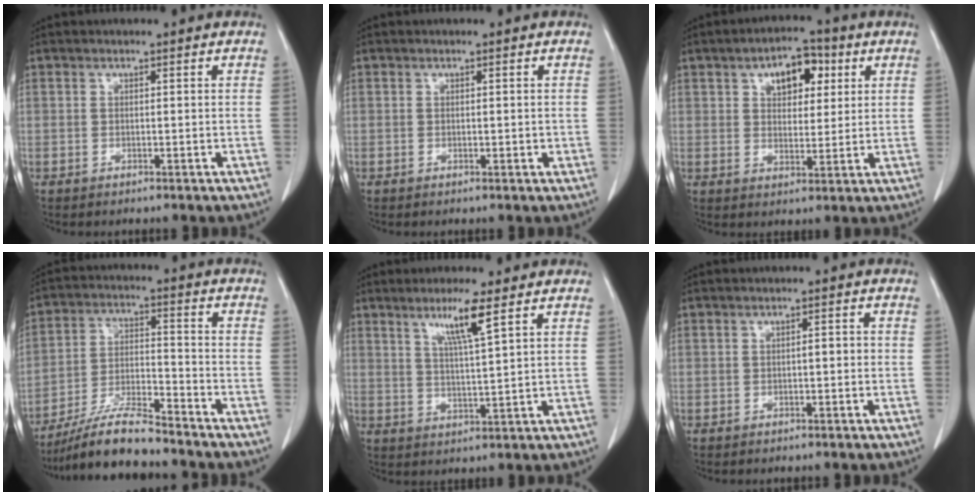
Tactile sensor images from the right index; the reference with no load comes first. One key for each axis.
{"total": 1.0, "fx": 0.0, "fy": 0.5, "fz": 0.8, "tx": -0.012, "ty": -0.001, "tz": 0.002}
{"total": 7.5, "fx": 3.2, "fy": 4.1, "fz": 5.4, "tx": -0.079, "ty": 0.018, "tz": 0.050}
{"total": 10.8, "fx": -9.5, "fy": 0.8, "fz": 5.1, "tx": -0.096, "ty": -0.007, "tz": -0.173}
{"total": 6.2, "fx": 3.4, "fy": -0.8, "fz": 5.0, "tx": -0.097, "ty": -0.007, "tz": 0.066}
{"total": 1.2, "fx": -0.2, "fy": 0.3, "fz": 1.1, "tx": -0.017, "ty": 0.003, "tz": -0.002}